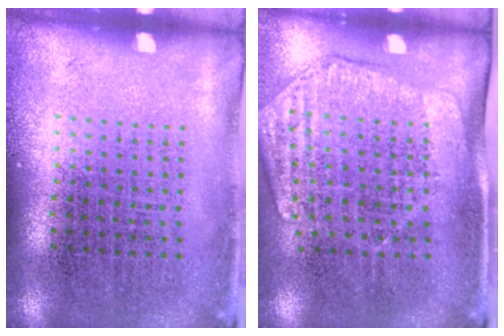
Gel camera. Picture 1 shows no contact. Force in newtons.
{"total": 1.7, "press": 1.4, "slide": 0.9}